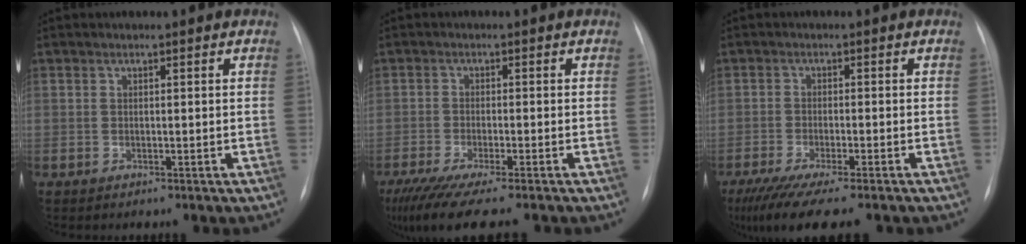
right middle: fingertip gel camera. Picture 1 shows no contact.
{"total": 11.0, "force": [-8.7, 0.6, 6.6], "torque": [-0.101, -0.026, -0.142]}
{"total": 11.3, "force": [-8.8, 1.1, 7.0], "torque": [-0.103, -0.025, -0.137]}